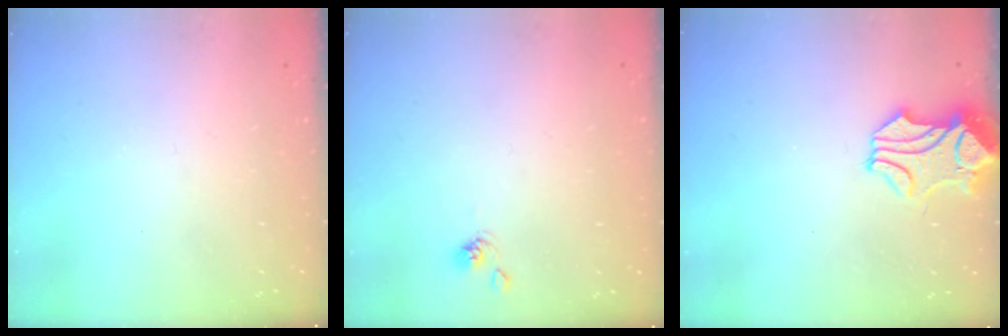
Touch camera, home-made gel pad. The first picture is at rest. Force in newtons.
{"total": 2.0, "press": 1.9, "slide": 0.3}
{"total": 0.8, "press": 0.1, "slide": 0.8}